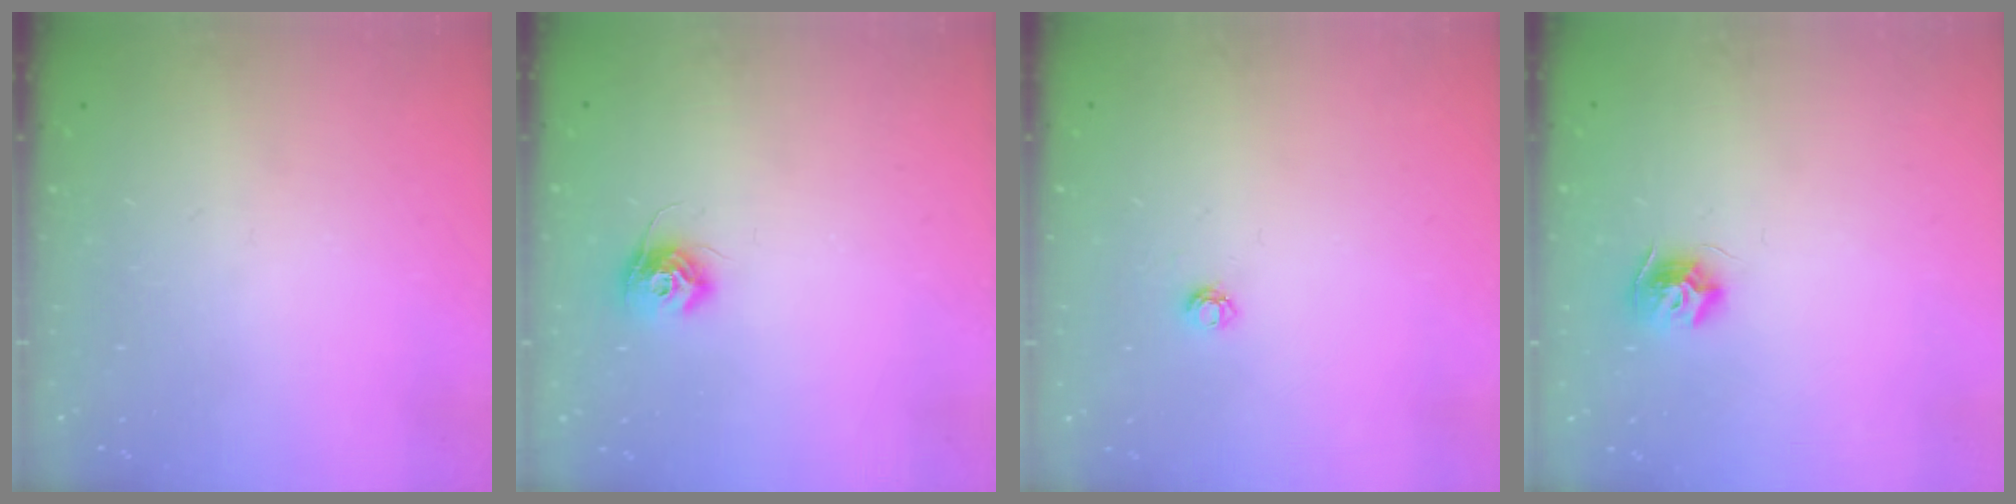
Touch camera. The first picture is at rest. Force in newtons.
{"total": 8.7, "press": 8.6, "slide": 0.4}
{"total": 3.9, "press": 3.8, "slide": 0.5}
{"total": 8.3, "press": 8.3, "slide": 0.4}